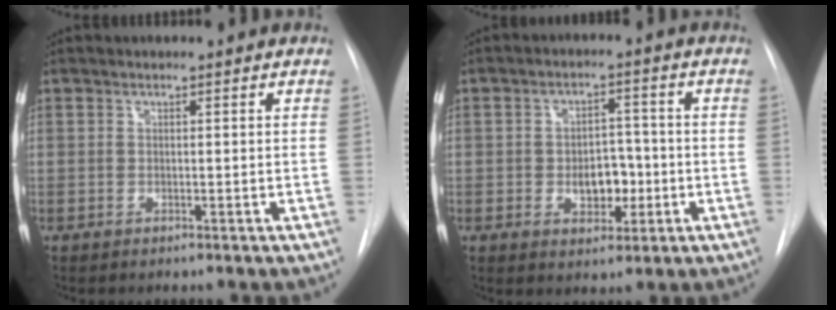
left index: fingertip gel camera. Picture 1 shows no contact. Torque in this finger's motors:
{"motor_torque": [0.46, -0.17, 0.11, 0.03]}